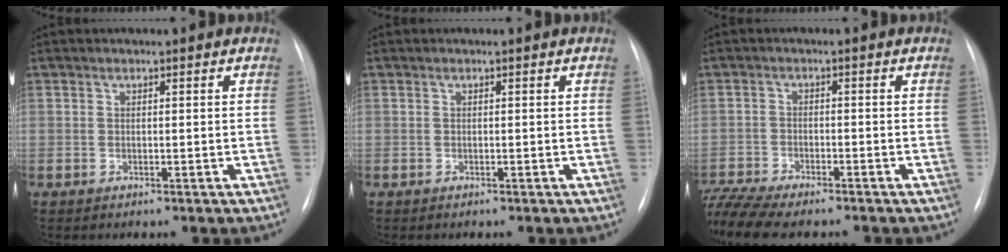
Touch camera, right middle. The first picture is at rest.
{"total": 0.0}
{"total": 10.1, "force": [-9.0, 1.4, 4.4], "torque": [-0.087, -0.008, -0.148]}